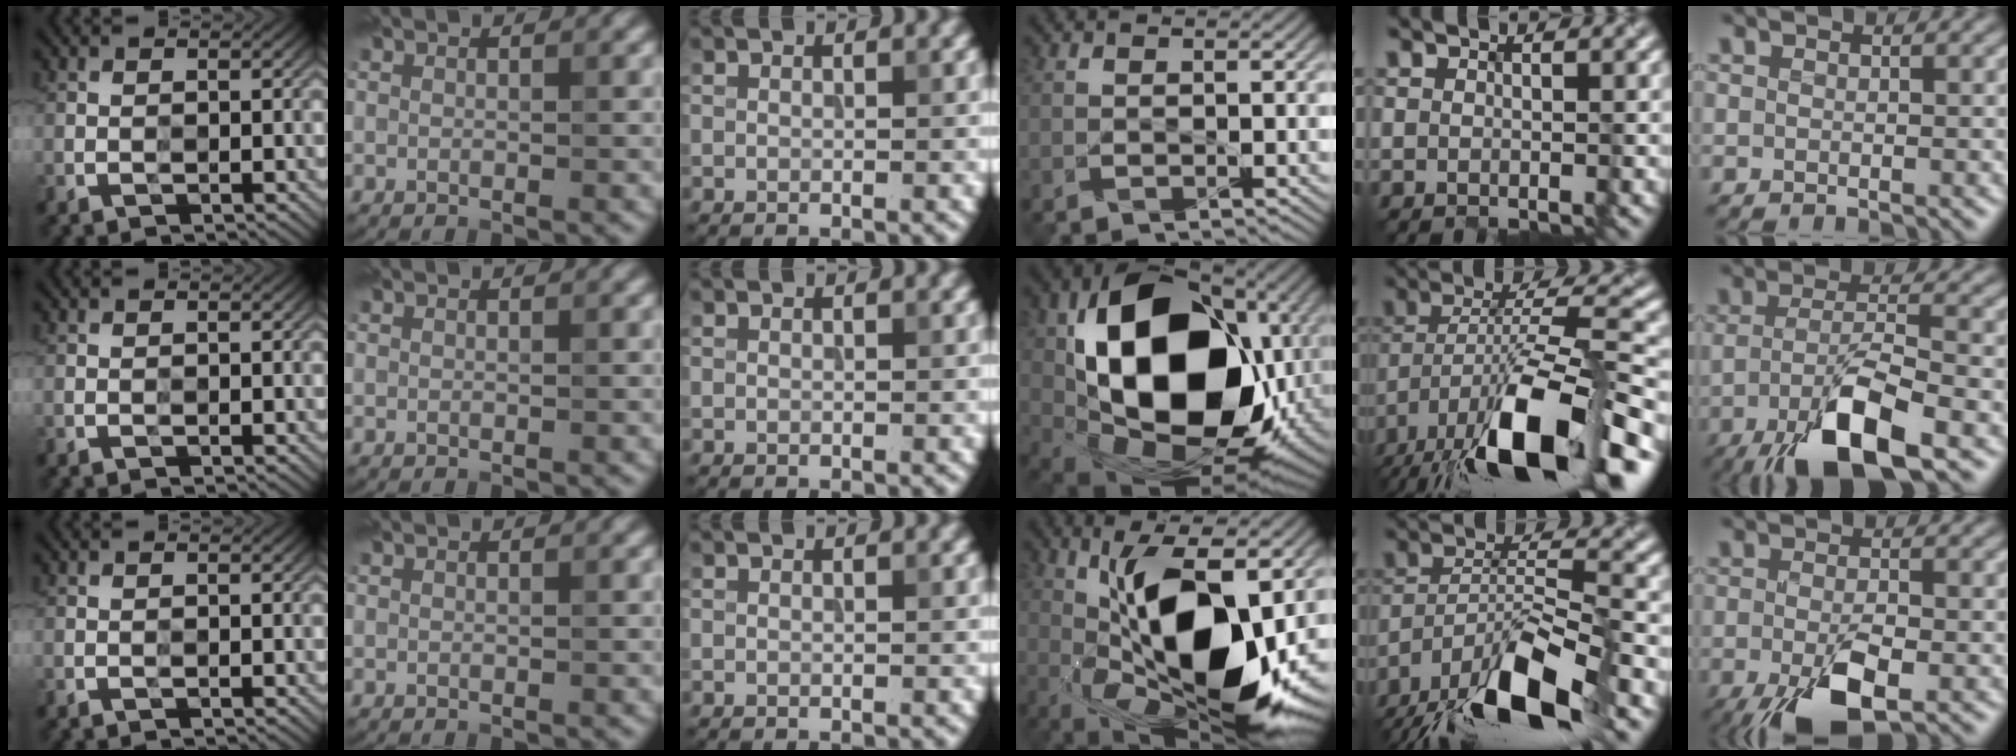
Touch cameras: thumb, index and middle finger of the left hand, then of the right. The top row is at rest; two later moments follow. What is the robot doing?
{"motion": "extract", "object": "ethernet cable"}